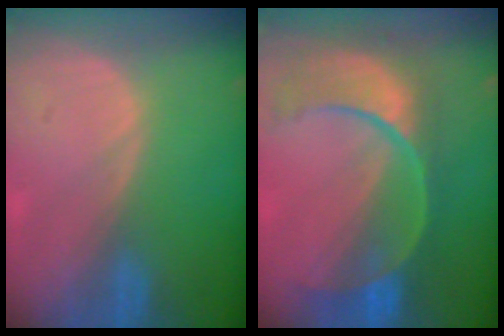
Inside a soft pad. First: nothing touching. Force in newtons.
{"total": 11.2, "press": 9.3, "slide": 6.2}